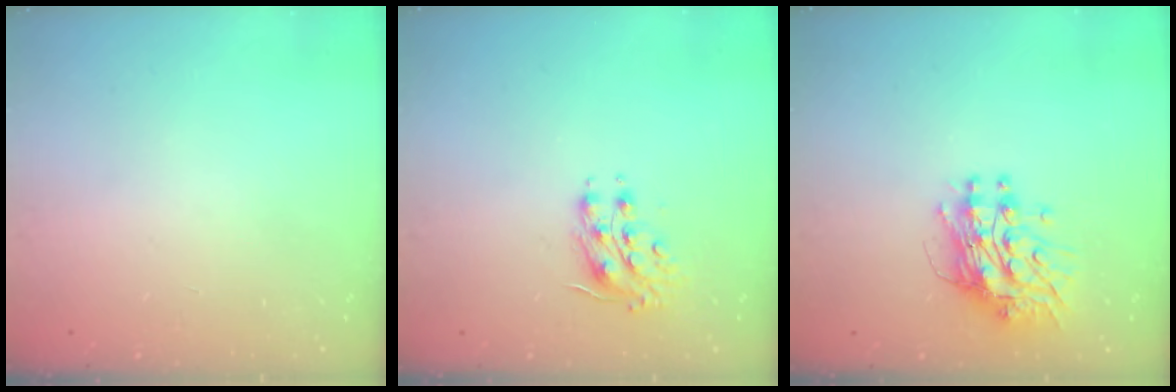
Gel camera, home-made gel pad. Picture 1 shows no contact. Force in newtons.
{"total": 8.2, "press": 8.2, "slide": 0.4}
{"total": 11.4, "press": 11.3, "slide": 1.0}